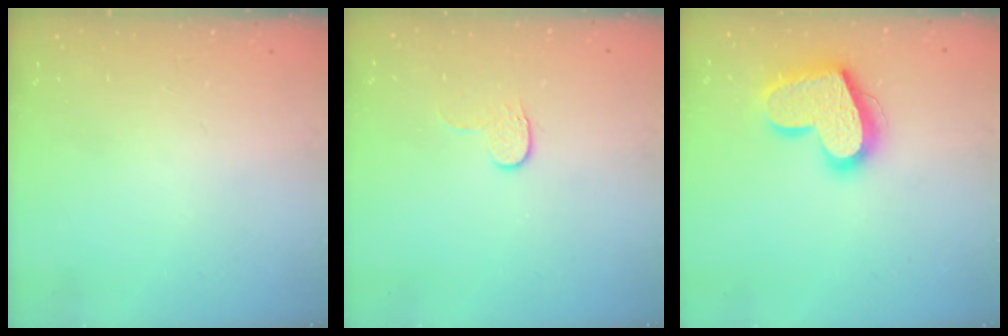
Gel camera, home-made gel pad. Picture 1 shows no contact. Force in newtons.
{"total": 3.9, "press": 3.9, "slide": 0.5}
{"total": 19.5, "press": 19.4, "slide": 1.6}